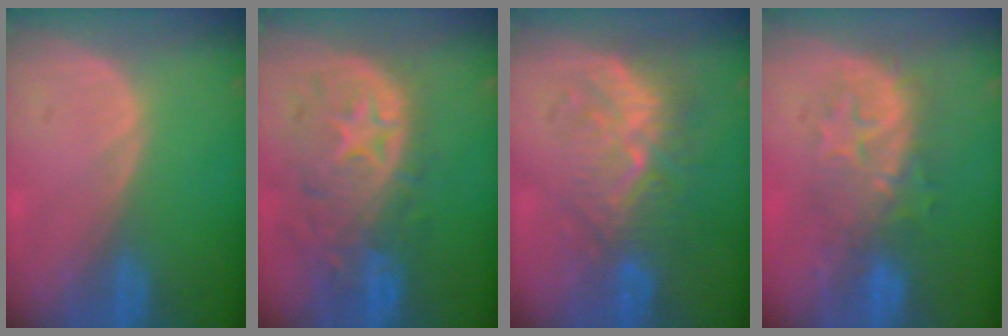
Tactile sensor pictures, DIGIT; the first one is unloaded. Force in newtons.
{"total": 11.1, "press": 9.8, "slide": 5.2}
{"total": 8.7, "press": 8.2, "slide": 2.9}
{"total": 7.9, "press": 7.8, "slide": 1.3}